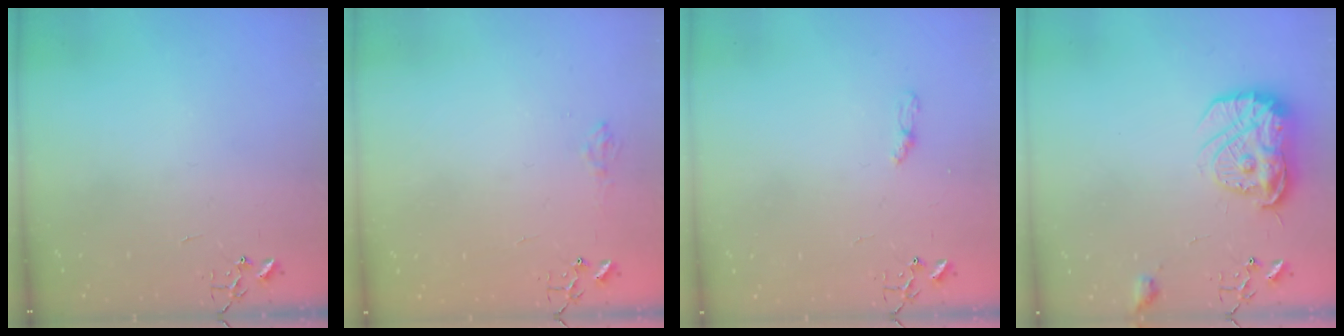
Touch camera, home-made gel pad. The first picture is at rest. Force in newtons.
{"total": 8.6, "press": 8.6, "slide": 0.4}
{"total": 3.7, "press": 3.6, "slide": 0.4}
{"total": 15.7, "press": 15.6, "slide": 1.4}